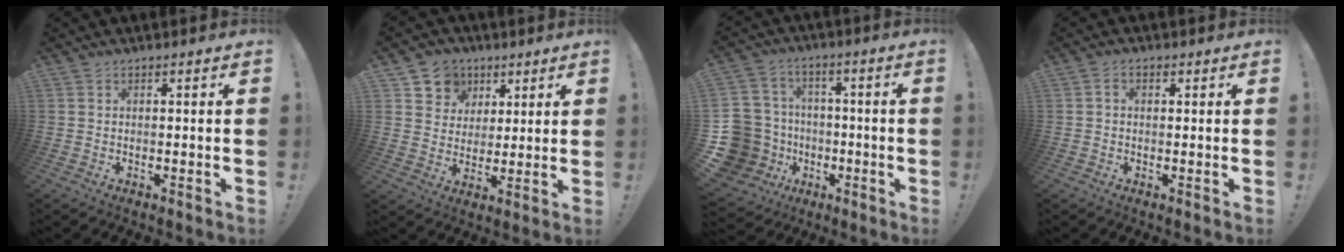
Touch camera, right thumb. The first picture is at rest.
{"total": 8.5, "force": [3.8, 7.4, 1.5], "torque": [-0.028, -0.025, 0.080]}
{"total": 16.2, "force": [-3.8, 14.6, 6.0], "torque": [-0.133, 0.024, -0.030]}
{"total": 1.7, "force": [0.3, 1.2, 1.2], "torque": [-0.015, 0.001, 0.004]}